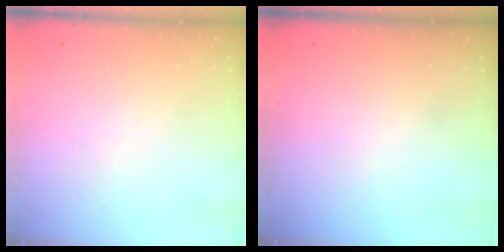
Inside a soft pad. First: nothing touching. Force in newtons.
{"total": 0.0}